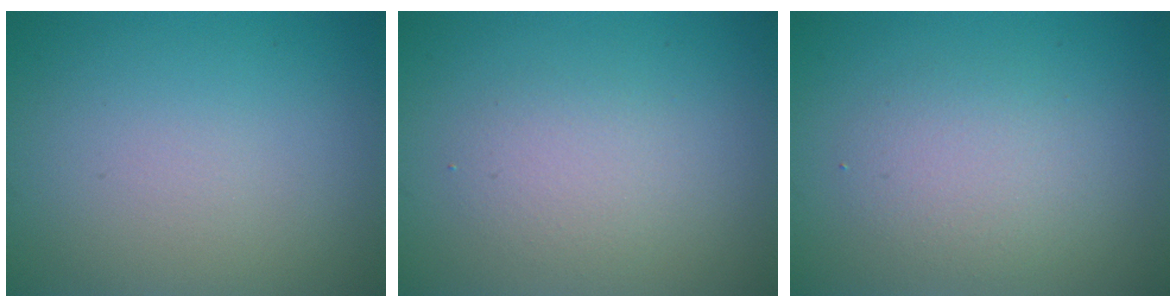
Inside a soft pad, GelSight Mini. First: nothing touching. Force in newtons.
{"total": 2.2, "press": 2.2, "slide": 0.1}
{"total": 2.7, "press": 2.7, "slide": 0.2}